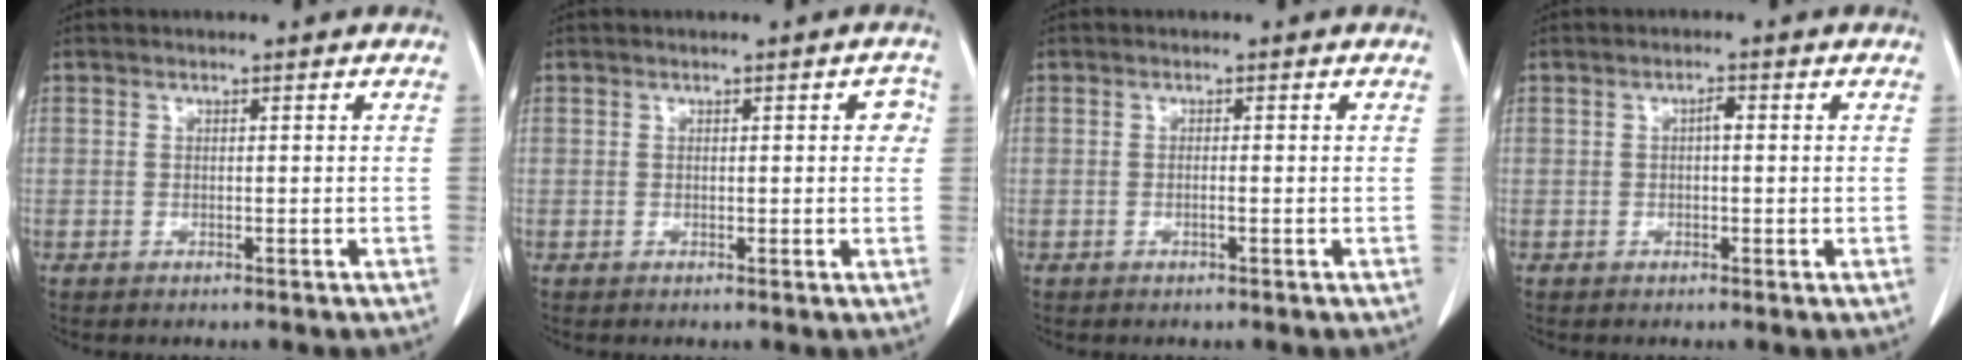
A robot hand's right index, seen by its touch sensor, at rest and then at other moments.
{"total": 2.4, "force": [0.6, 1.1, 2.0], "torque": [-0.010, 0.008, 0.005]}
{"total": 0.6, "force": [-0.2, 0.0, 0.6], "torque": [-0.010, 0.001, -0.003]}
{"total": 1.6, "force": [0.3, 0.5, 1.5], "torque": [-0.020, 0.004, 0.004]}